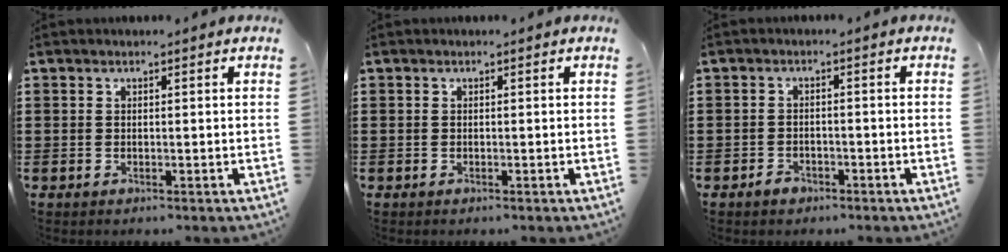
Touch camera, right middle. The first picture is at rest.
{"total": 0.0}
{"total": 1.7, "force": [-1.4, 0.8, 0.5], "torque": [-0.013, 0.000, -0.030]}